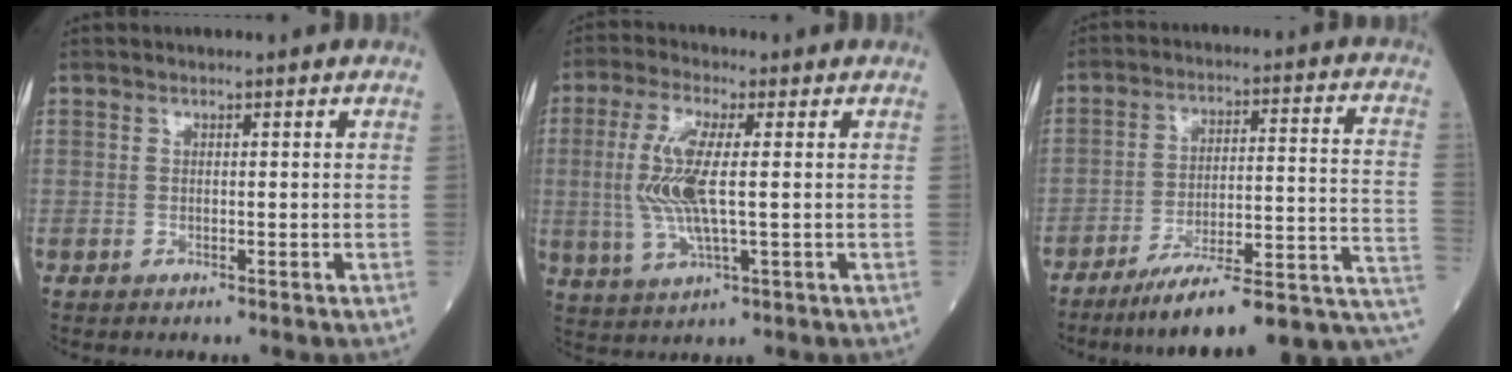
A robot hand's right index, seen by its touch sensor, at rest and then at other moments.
{"total": 8.7, "force": [0.4, 1.8, 8.5], "torque": [-0.195, -0.001, 0.007]}
{"total": 19.4, "force": [-13.6, 2.5, 13.7], "torque": [-0.135, 0.034, -0.202]}